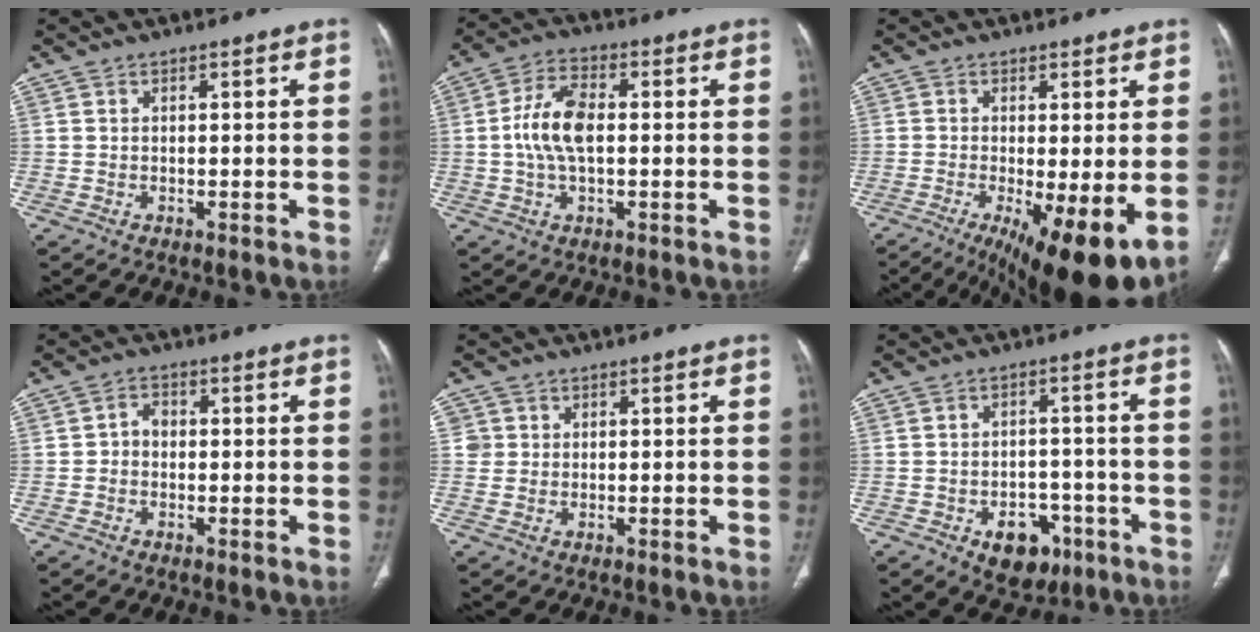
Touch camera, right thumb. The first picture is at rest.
{"total": 8.9, "force": [0.1, 4.6, 7.6], "torque": [-0.154, 0.016, -0.004]}
{"total": 13.6, "force": [-4.2, 3.6, 12.4], "torque": [-0.173, -0.024, -0.055]}
{"total": 2.7, "force": [-0.2, 2.3, 1.5], "torque": [-0.011, 0.013, -0.011]}
{"total": 2.1, "force": [0.4, 2.0, 0.0], "torque": [0.018, 0.004, 0.003]}
{"total": 8.4, "force": [-4.1, 5.8, 4.6], "torque": [-0.032, 0.028, -0.051]}